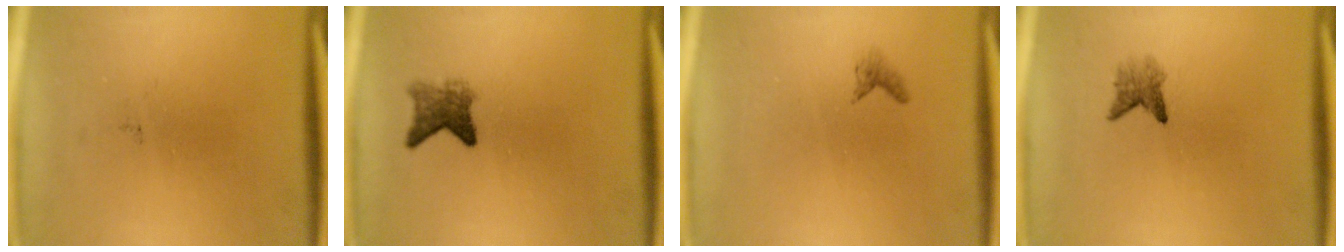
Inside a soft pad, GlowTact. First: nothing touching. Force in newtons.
{"total": 3.1}
{"total": 0.7}
{"total": 2.0}